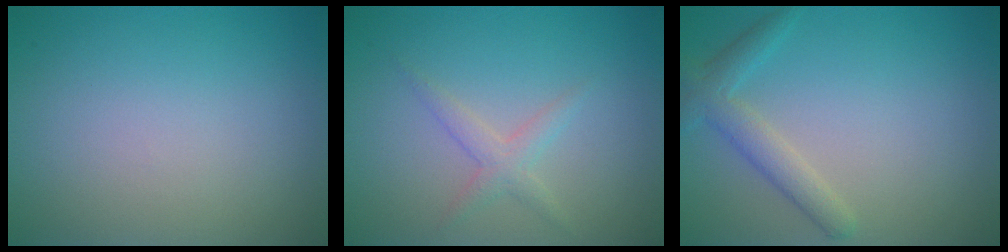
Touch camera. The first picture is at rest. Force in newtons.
{"total": 1.7, "press": 1.7, "slide": 0.1}
{"total": 2.6, "press": 2.6, "slide": 0.1}